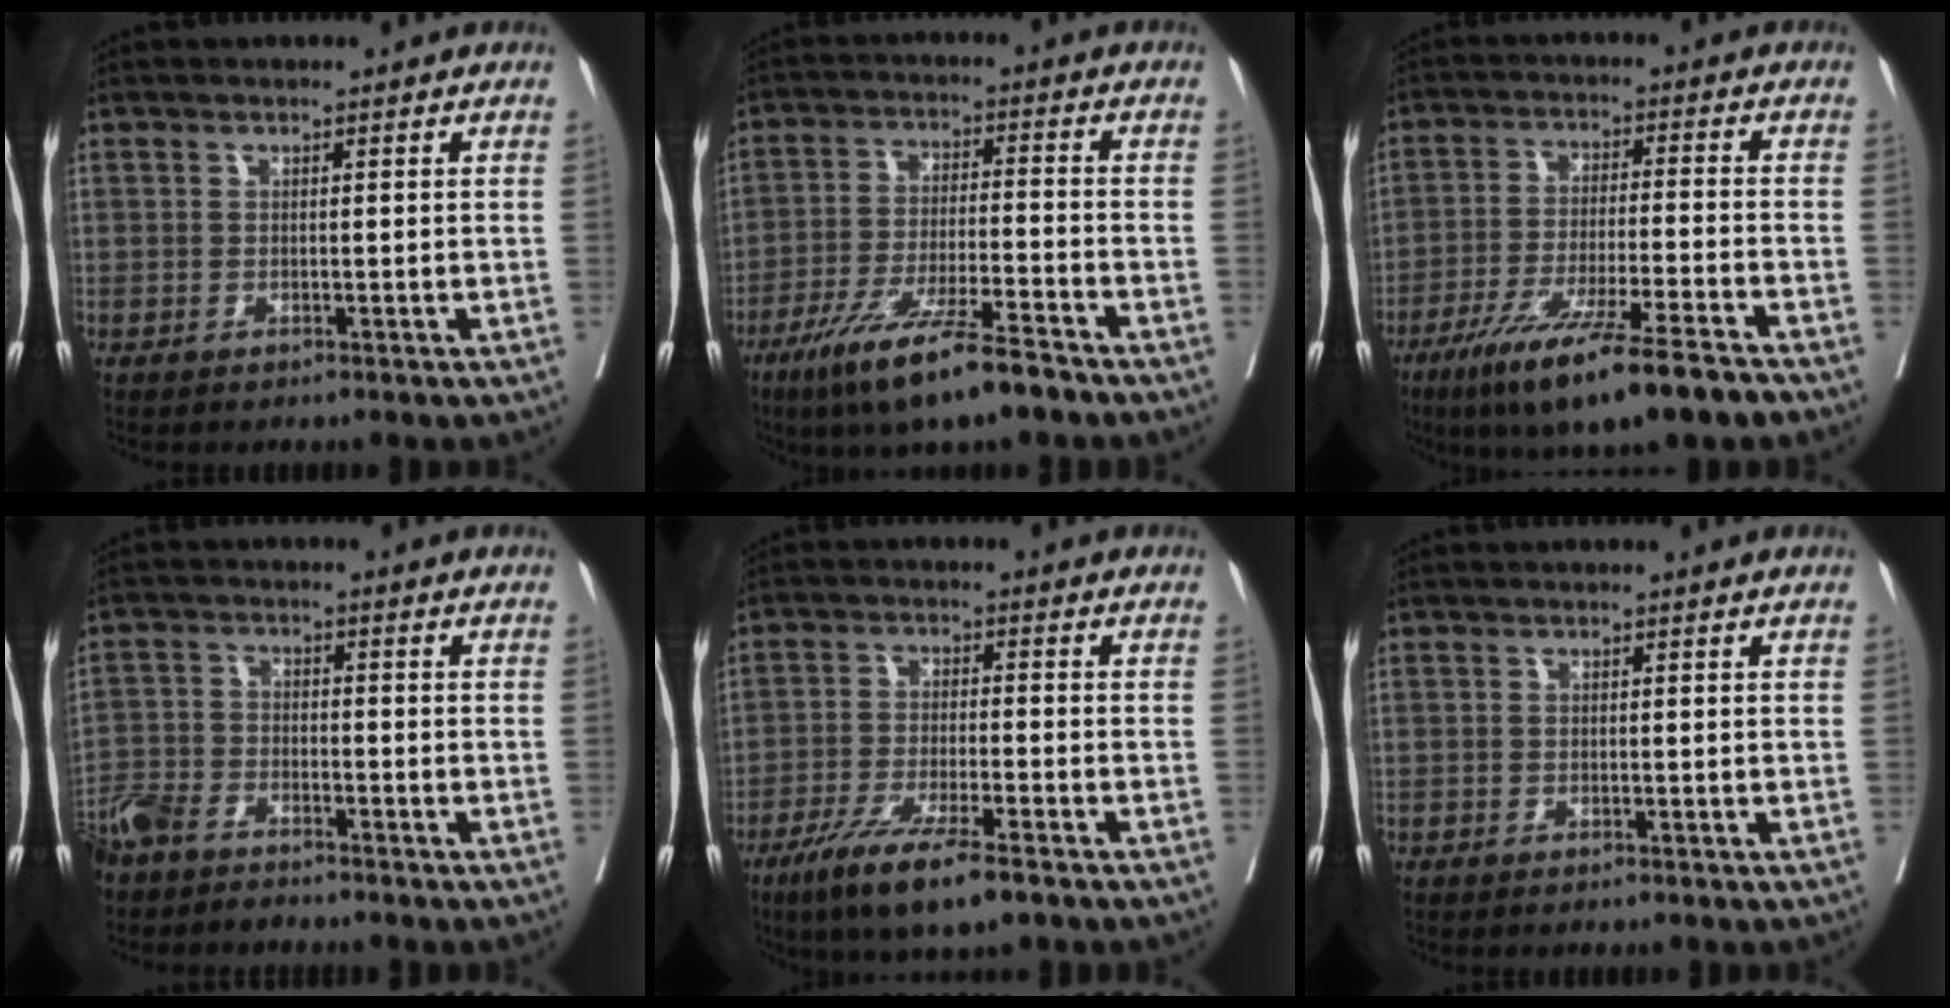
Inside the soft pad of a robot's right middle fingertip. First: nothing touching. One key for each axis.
{"total": 12.4, "fx": -8.6, "fy": 1.0, "fz": 8.9, "tx": -0.160, "ty": -0.031, "tz": -0.152}
{"total": 14.6, "fx": -10.1, "fy": 0.5, "fz": 10.5, "tx": -0.173, "ty": -0.041, "tz": -0.169}
{"total": 7.6, "fx": -6.7, "fy": 2.6, "fz": 2.5, "tx": -0.048, "ty": -0.010, "tz": -0.124}
{"total": 10.1, "fx": -6.7, "fy": 1.1, "fz": 7.5, "tx": -0.135, "ty": -0.023, "tz": -0.112}
{"total": 0.5, "fx": -0.5, "fy": 0.2, "fz": 0.1, "tx": -0.007, "ty": 0.000, "tz": -0.013}